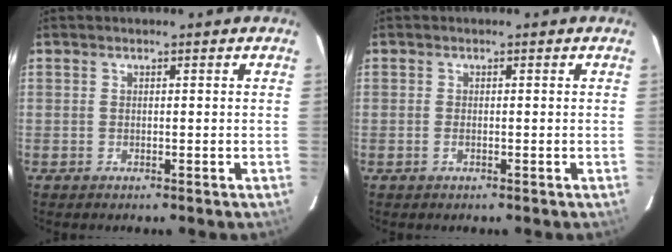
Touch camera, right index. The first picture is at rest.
{"total": 0.6, "force": [-0.2, 0.2, 0.5], "torque": [-0.010, -0.001, -0.005]}